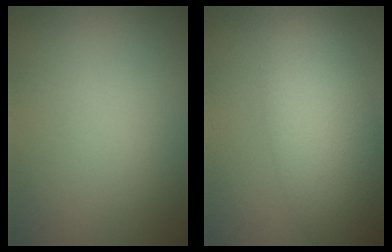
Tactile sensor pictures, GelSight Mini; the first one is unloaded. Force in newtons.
{"total": 7.2, "press": 7.2, "slide": 0.1}